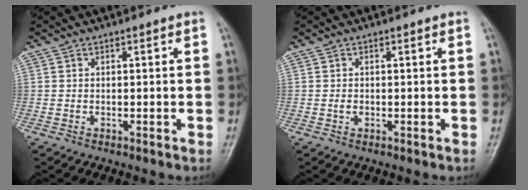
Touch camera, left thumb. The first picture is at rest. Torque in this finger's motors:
{"motor_torque": [0.30, -0.05, 0.55, 0.13, 0.00]}